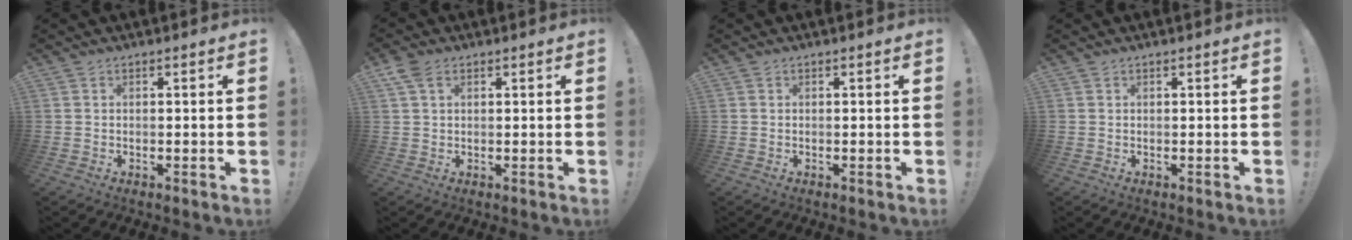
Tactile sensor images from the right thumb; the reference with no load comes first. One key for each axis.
{"total": 4.4, "fx": 2.2, "fy": 2.5, "fz": 2.8, "tx": -0.049, "ty": -0.003, "tz": 0.043}
{"total": 0.0}
{"total": 0.0}